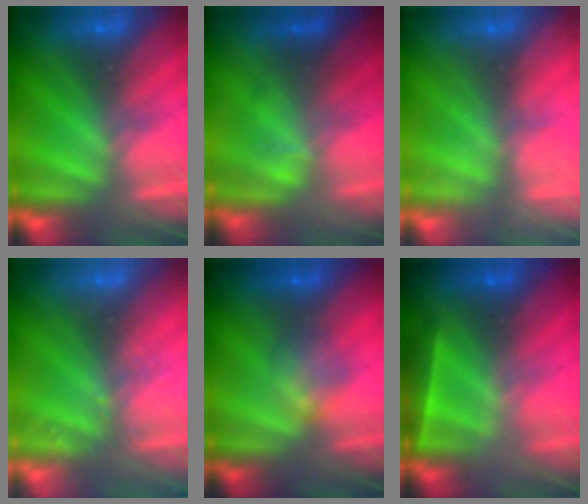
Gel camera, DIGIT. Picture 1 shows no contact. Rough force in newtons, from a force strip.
{"total": 2.1}
{"total": 2.2}
{"total": 2.4}
{"total": 2.3}
{"total": 4.3}